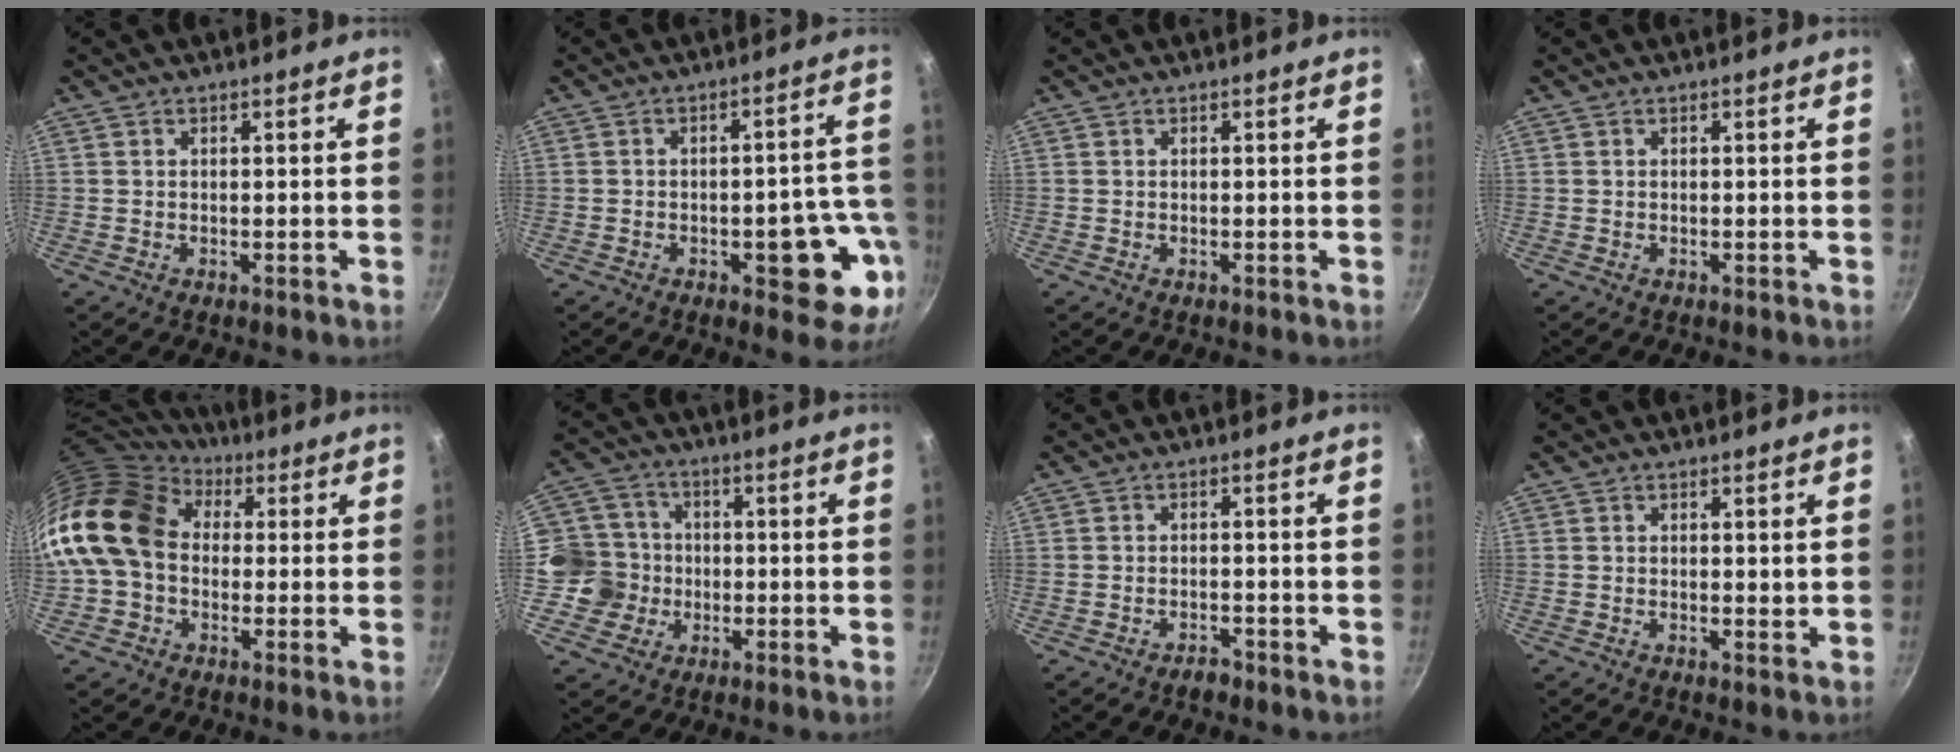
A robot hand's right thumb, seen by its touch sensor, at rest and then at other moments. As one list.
[{"total": 11.7, "force": [-3.9, 5.2, 9.8], "torque": [-0.073, 0.032, -0.046]}, {"total": 0.0}, {"total": 0.0}, {"total": 17.1, "force": [1.8, 13.2, 10.7], "torque": [-0.187, 0.030, 0.018]}, {"total": 8.9, "force": [-1.4, 8.6, 1.8], "torque": [0.005, 0.026, -0.041]}, {"total": 1.8, "force": [-1.5, 0.7, 0.6], "torque": [-0.008, 0.020, -0.020]}, {"total": 0.8, "force": [0.3, 0.4, 0.6], "torque": [-0.009, -0.001, 0.004]}]